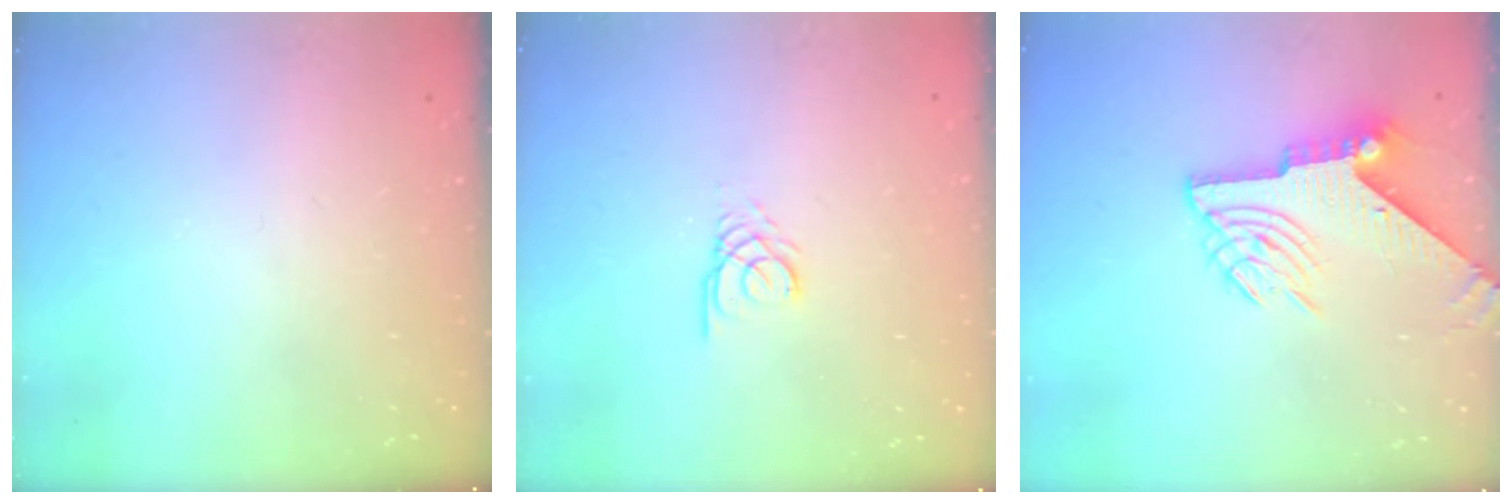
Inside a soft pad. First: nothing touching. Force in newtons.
{"total": 2.7, "press": 2.7, "slide": 0.3}
{"total": 9.8, "press": 9.7, "slide": 0.7}